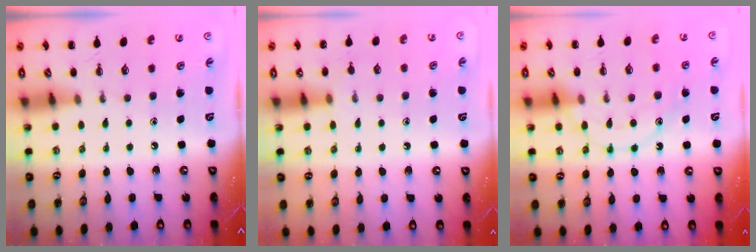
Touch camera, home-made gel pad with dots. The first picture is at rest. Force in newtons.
{"total": 5.4, "press": 5.2, "slide": 1.5}
{"total": 12.0, "press": 12.0, "slide": 0.9}